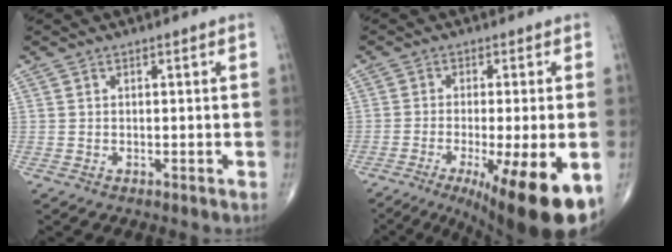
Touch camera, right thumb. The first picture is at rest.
{"total": 16.9, "force": [-7.3, 3.4, 14.9], "torque": [-0.176, -0.019, -0.102]}